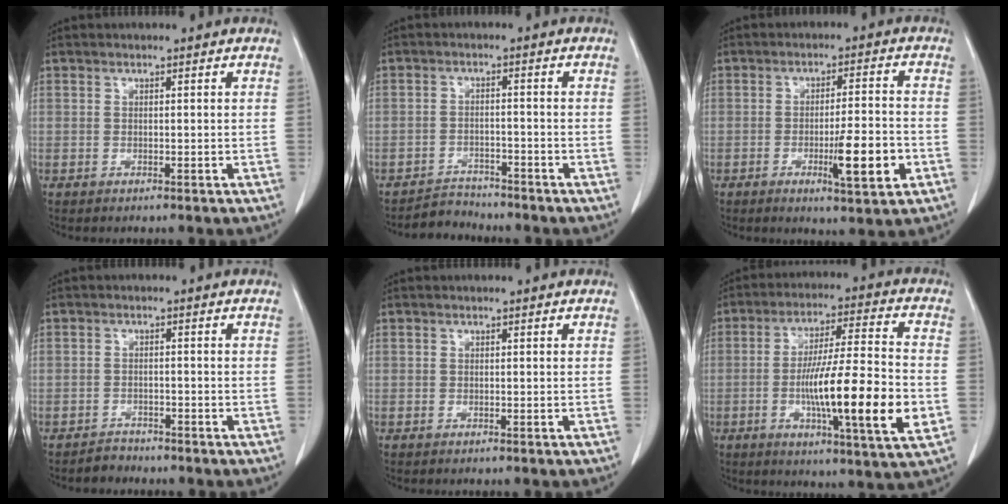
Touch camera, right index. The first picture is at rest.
{"total": 3.4, "force": [-3.1, 0.8, -1.0], "torque": [0.018, -0.004, -0.053]}
{"total": 8.4, "force": [-3.0, 0.8, 7.8], "torque": [-0.118, -0.010, -0.043]}
{"total": 1.8, "force": [-1.6, 0.7, -0.5], "torque": [0.011, 0.000, -0.029]}
{"total": 0.0}
{"total": 17.6, "force": [-3.6, 0.7, 17.2], "torque": [-0.282, -0.013, -0.062]}